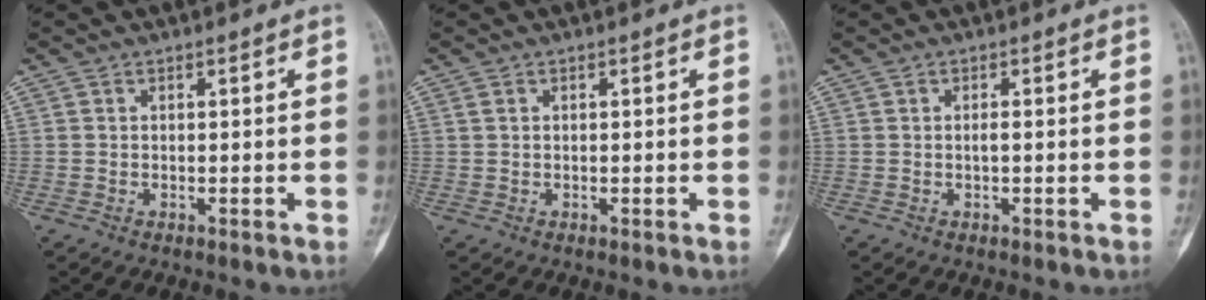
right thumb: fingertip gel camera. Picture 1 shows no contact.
{"total": 0.7, "force": [0.4, 0.4, 0.4], "torque": [-0.008, 0.006, 0.011]}
{"total": 0.7, "force": [-0.1, 0.2, 0.7], "torque": [-0.015, 0.000, -0.002]}